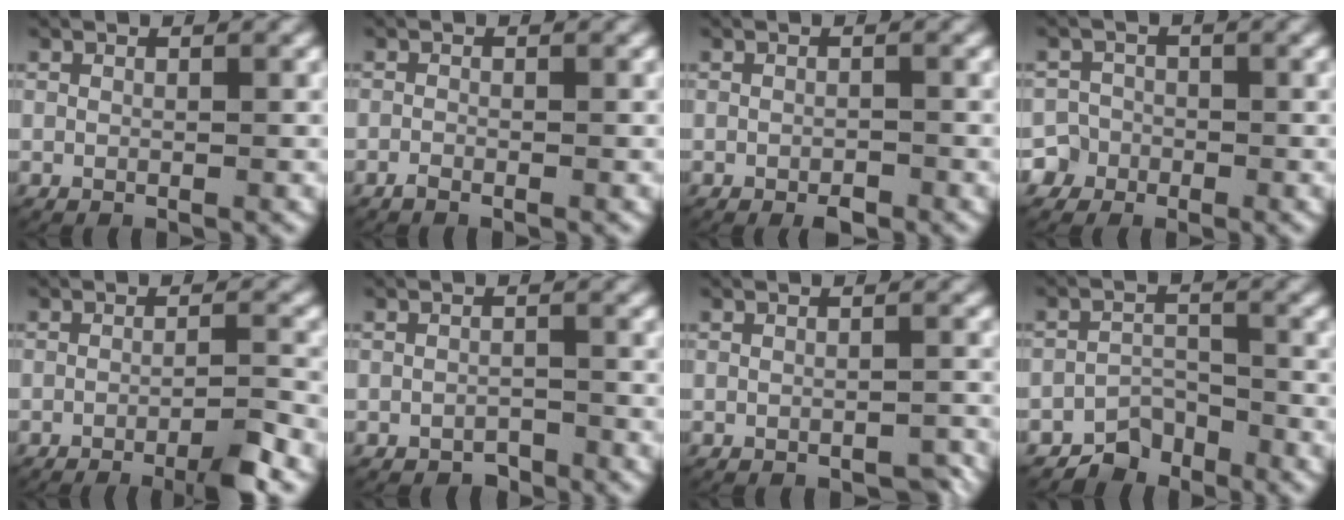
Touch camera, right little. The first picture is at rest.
{"total": 0.6, "force": [-0.6, 0.0, 0.2], "torque": [-0.006, -0.004, -0.012]}
{"total": 1.2, "force": [-1.0, 0.4, 0.4], "torque": [-0.006, -0.004, -0.016]}
{"total": 5.2, "force": [-2.1, 4.6, 0.8], "torque": [-0.021, -0.010, -0.045]}
{"total": 3.9, "force": [-2.9, 0.3, 2.6], "torque": [-0.027, 0.002, -0.053]}
{"total": 1.7, "force": [-1.6, 0.6, -0.1], "torque": [0.009, -0.003, -0.029]}
{"total": 1.5, "force": [-1.3, 0.5, 0.5], "torque": [-0.007, -0.001, -0.019]}
{"total": 4.1, "force": [-3.3, 2.1, 0.9], "torque": [-0.010, -0.012, -0.060]}